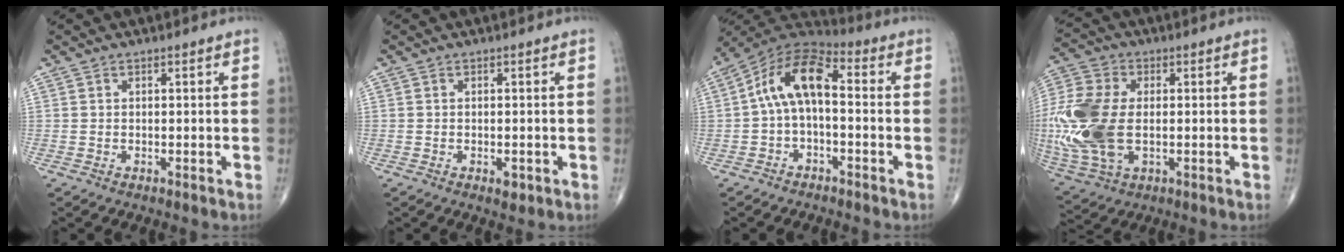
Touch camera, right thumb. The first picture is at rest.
{"total": 1.8, "force": [-0.6, 0.8, 1.4], "torque": [-0.016, -0.001, -0.008]}
{"total": 11.5, "force": [0.1, 5.9, 9.9], "torque": [-0.169, 0.045, -0.013]}
{"total": 19.9, "force": [-1.1, 12.0, 15.8], "torque": [-0.392, -0.008, -0.013]}